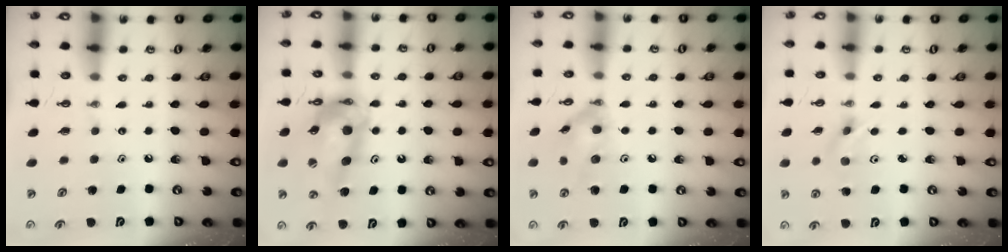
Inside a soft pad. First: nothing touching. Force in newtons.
{"total": 16.6, "press": 16.5, "slide": 1.6}
{"total": 11.3, "press": 11.1, "slide": 1.9}
{"total": 2.6, "press": 2.4, "slide": 0.9}